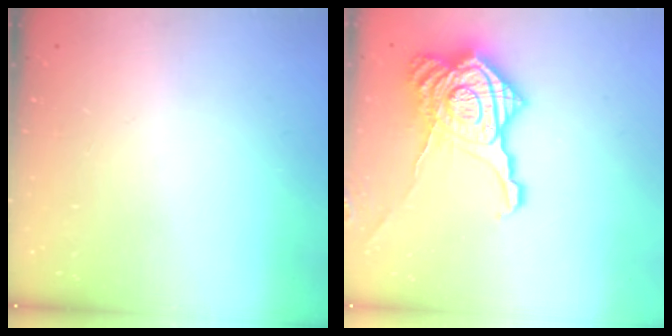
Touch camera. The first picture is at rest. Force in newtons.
{"total": 24.8, "press": 24.7, "slide": 1.8}